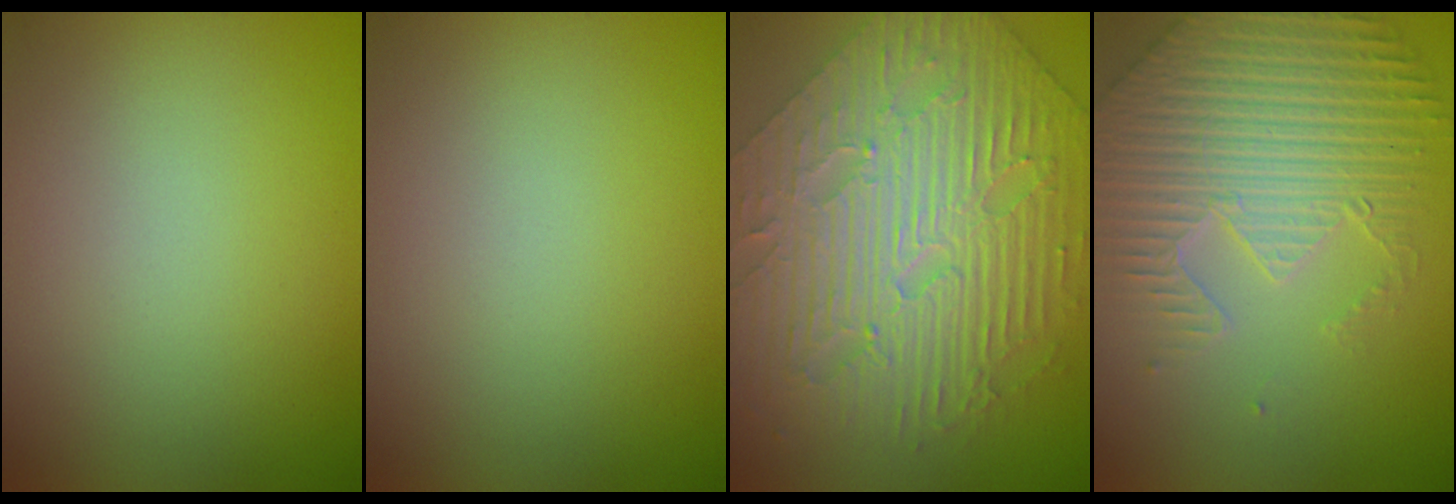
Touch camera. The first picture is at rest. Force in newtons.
{"total": 0.0}
{"total": 10.5, "press": 7.2, "slide": 7.7}
{"total": 6.5, "press": 5.3, "slide": 3.8}